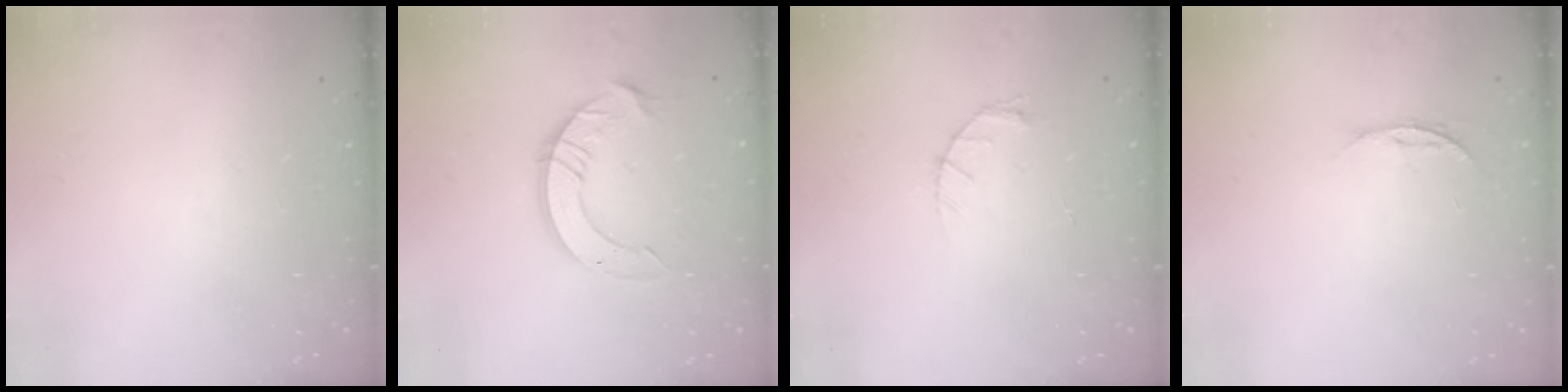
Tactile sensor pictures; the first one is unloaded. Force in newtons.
{"total": 12.6, "press": 12.6, "slide": 1.3}
{"total": 3.7, "press": 3.7, "slide": 0.5}
{"total": 3.6, "press": 3.6, "slide": 0.3}